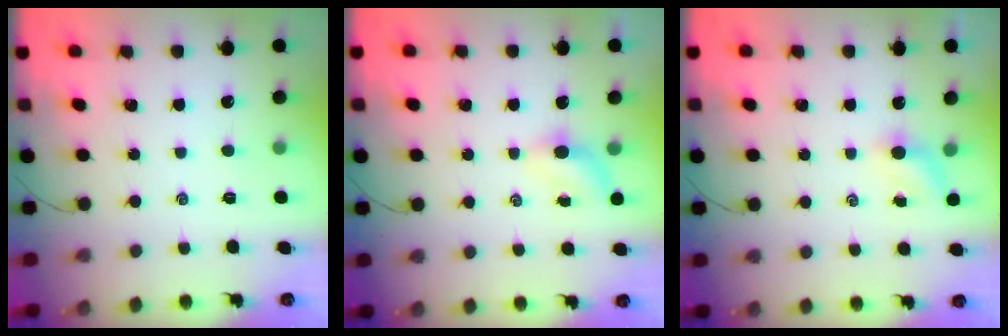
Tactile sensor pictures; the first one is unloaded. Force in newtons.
{"total": 3.6, "press": 3.4, "slide": 1.3}
{"total": 4.0, "press": 3.8, "slide": 1.2}